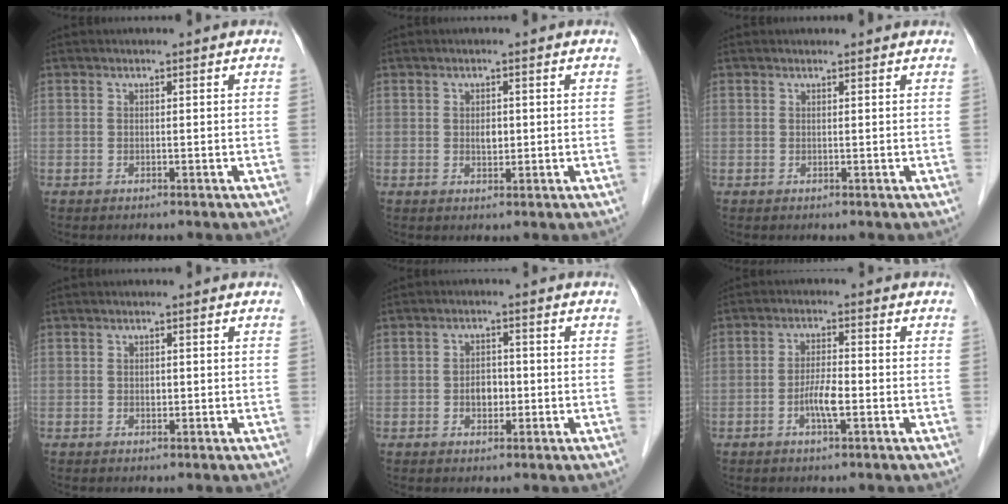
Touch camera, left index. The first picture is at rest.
{"total": 1.6, "force": [0.0, 1.0, 1.3], "torque": [-0.021, -0.002, 0.003]}
{"total": 1.2, "force": [1.2, 0.0, 0.2], "torque": [-0.013, 0.006, 0.013]}
{"total": 0.8, "force": [-0.1, 0.5, 0.6], "torque": [-0.010, -0.001, -0.002]}
{"total": 3.0, "force": [-0.8, 2.0, 2.1], "torque": [-0.033, 0.006, -0.010]}
{"total": 3.9, "force": [-1.5, 0.6, 3.6], "torque": [-0.071, -0.002, -0.029]}